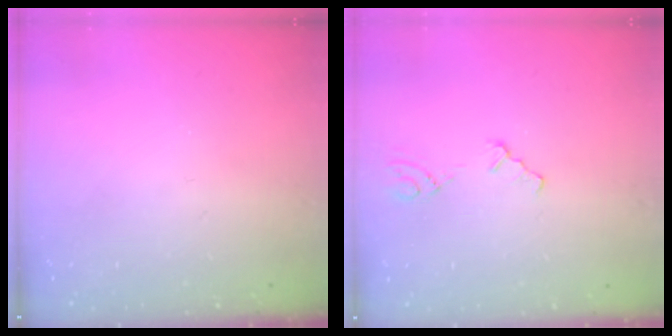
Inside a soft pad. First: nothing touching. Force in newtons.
{"total": 1.5, "press": 1.5, "slide": 0.2}